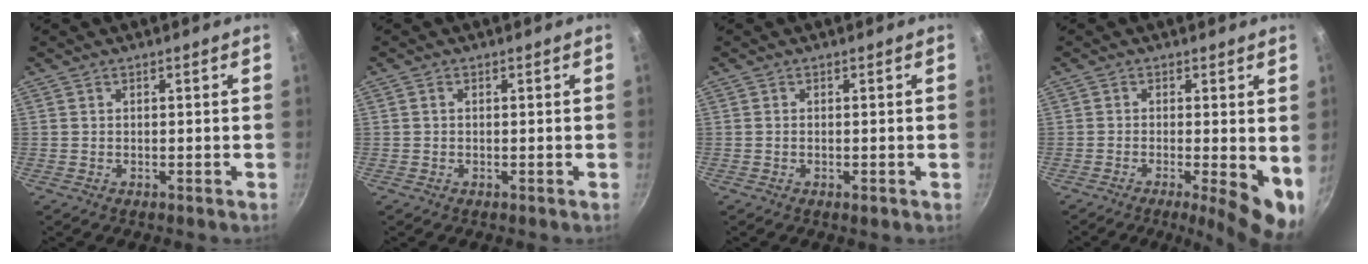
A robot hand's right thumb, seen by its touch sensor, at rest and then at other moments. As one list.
[{"total": 0.5, "force": [0.0, 0.4, 0.3], "torque": [-0.005, 0.005, 0.000]}, {"total": 1.0, "force": [-0.4, 0.4, 0.9], "torque": [-0.015, 0.000, -0.008]}, {"total": 8.7, "force": [-1.7, 2.3, 8.2], "torque": [-0.110, -0.003, -0.023]}]